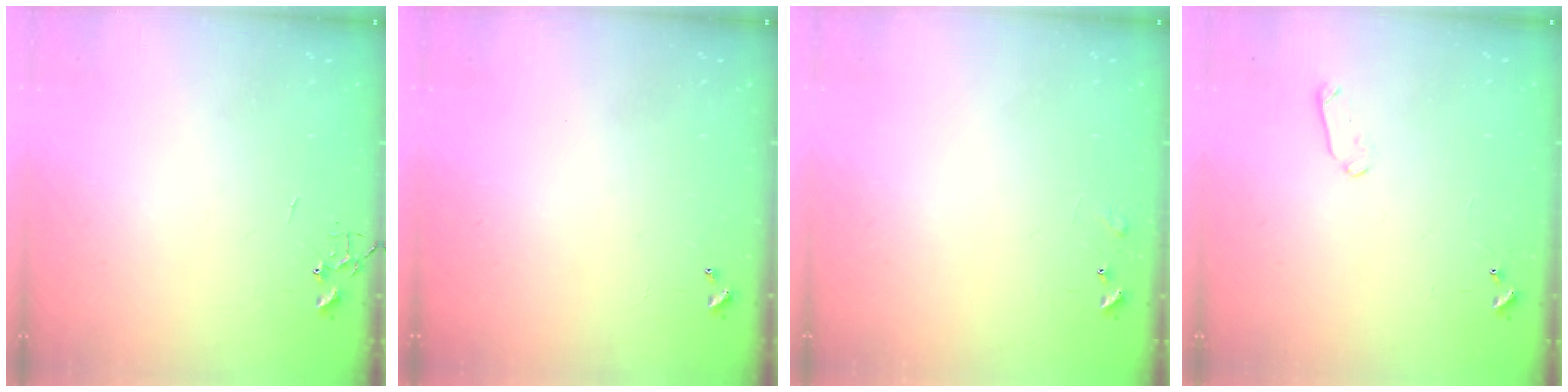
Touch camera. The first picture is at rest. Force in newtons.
{"total": 0.0}
{"total": 5.9, "press": 5.9, "slide": 0.9}
{"total": 5.2, "press": 5.1, "slide": 1.0}